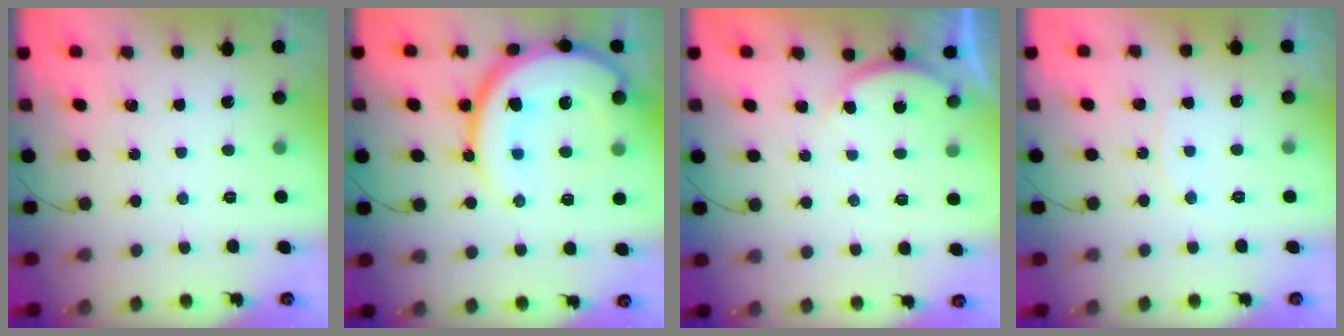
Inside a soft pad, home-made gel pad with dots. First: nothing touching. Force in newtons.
{"total": 21.8, "press": 21.7, "slide": 2.0}
{"total": 3.0, "press": 3.0, "slide": 0.6}
{"total": 5.0, "press": 5.0, "slide": 0.3}